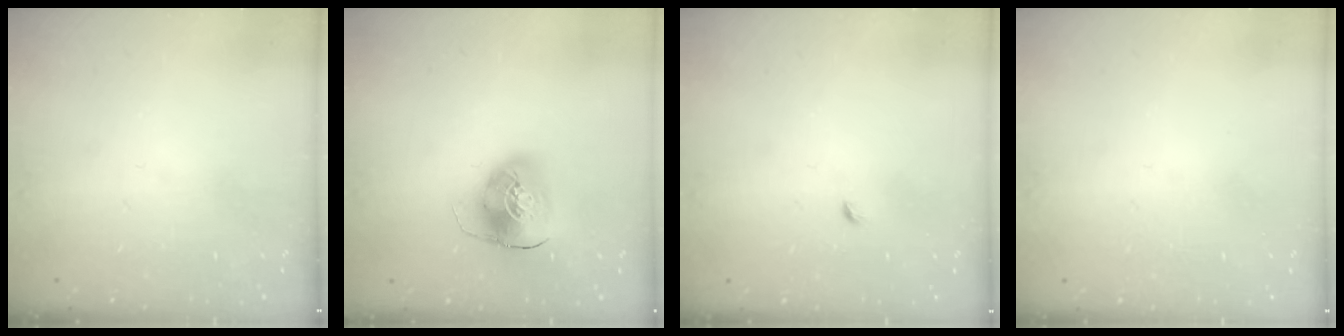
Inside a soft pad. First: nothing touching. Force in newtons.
{"total": 9.8, "press": 9.7, "slide": 1.5}
{"total": 2.7, "press": 2.6, "slide": 0.6}
{"total": 0.7, "press": 0.7, "slide": 0.3}